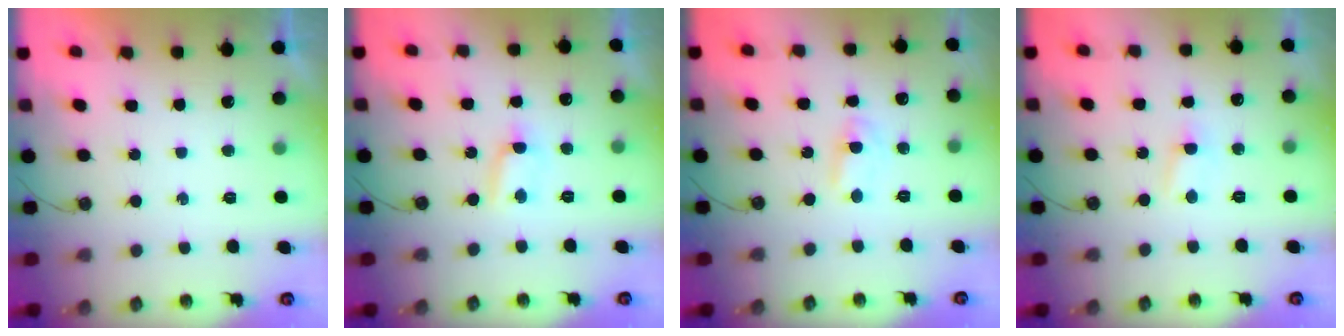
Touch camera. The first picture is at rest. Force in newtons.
{"total": 4.3, "press": 4.3, "slide": 0.4}
{"total": 1.7, "press": 1.7, "slide": 0.3}
{"total": 2.8, "press": 2.8, "slide": 0.3}